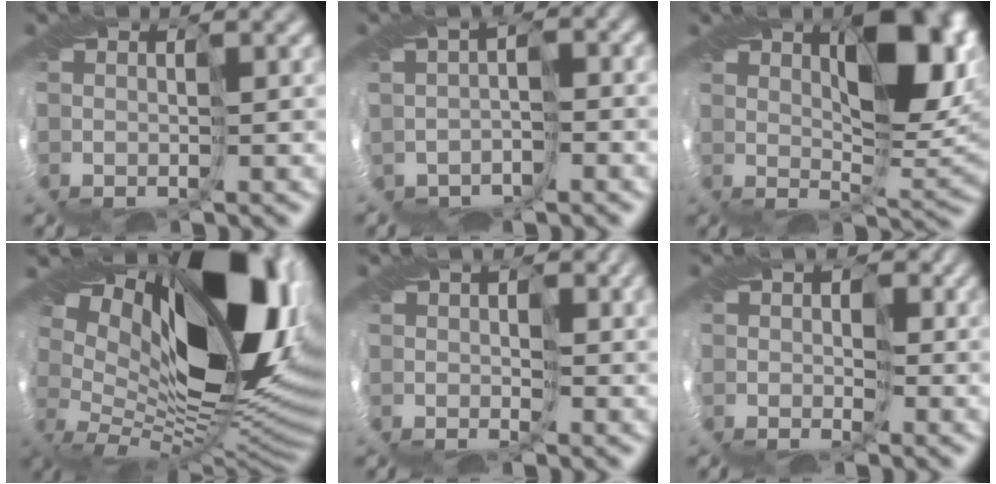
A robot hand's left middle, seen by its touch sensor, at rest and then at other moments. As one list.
[{"total": 2.7, "force": [-2.0, 1.5, 1.2], "torque": [-0.012, -0.004, -0.040]}, {"total": 9.4, "force": [2.4, 4.4, 7.9], "torque": [-0.114, -0.001, 0.035]}, {"total": 17.7, "force": [6.7, 8.3, 14.1], "torque": [-0.225, 0.017, 0.122]}, {"total": 1.0, "force": [-0.5, 0.7, 0.5], "torque": [-0.002, -0.003, -0.013]}, {"total": 1.6, "force": [-0.8, 1.4, 0.2], "torque": [0.004, -0.001, -0.019]}]